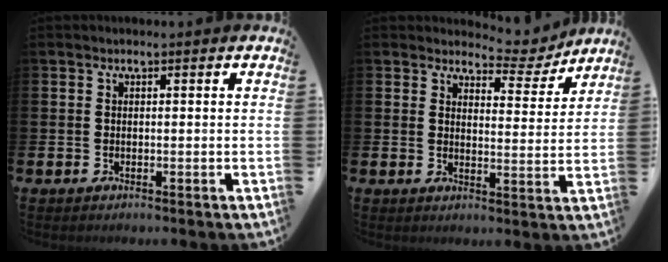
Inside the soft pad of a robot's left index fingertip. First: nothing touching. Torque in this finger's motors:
{"motor_torque": [-0.02, -0.03, -0.03, 0.00]}